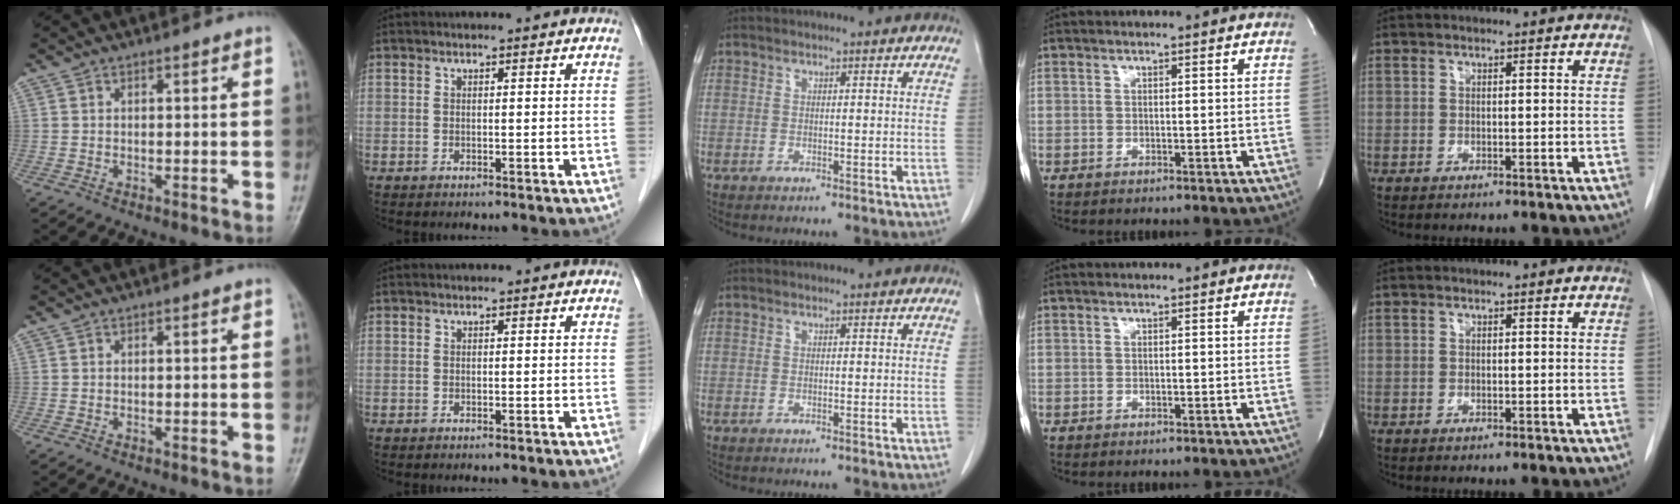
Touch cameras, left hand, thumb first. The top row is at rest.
{}